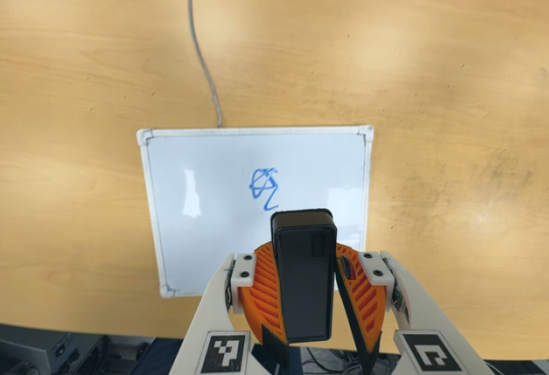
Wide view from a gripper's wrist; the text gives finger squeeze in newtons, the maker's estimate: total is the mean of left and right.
{"total": 8.5, "left": 9.3, "right": 7.6}